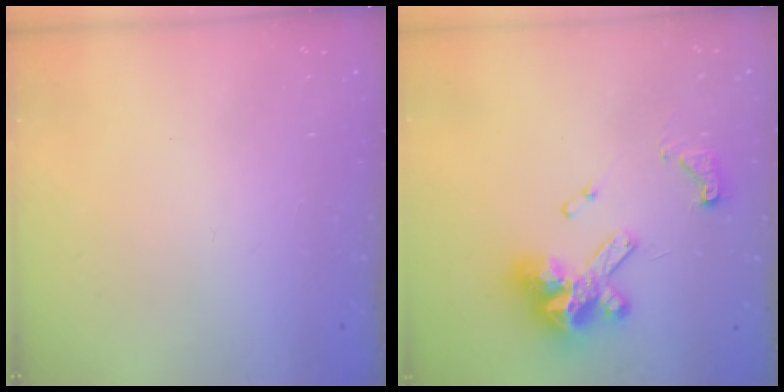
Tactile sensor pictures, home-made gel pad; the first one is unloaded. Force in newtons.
{"total": 14.5, "press": 14.5, "slide": 0.9}